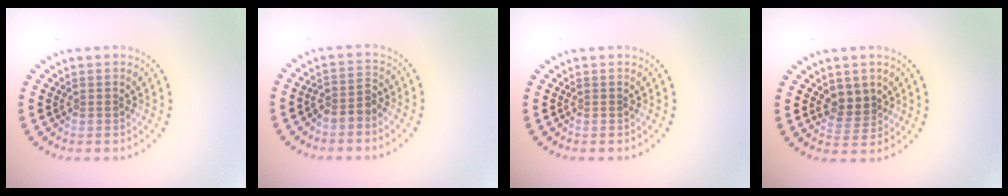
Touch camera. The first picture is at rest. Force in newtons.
{"total": 2.1, "press": 1.7, "slide": 1.2}
{"total": 0.0}
{"total": 2.1, "press": 1.8, "slide": 0.9}